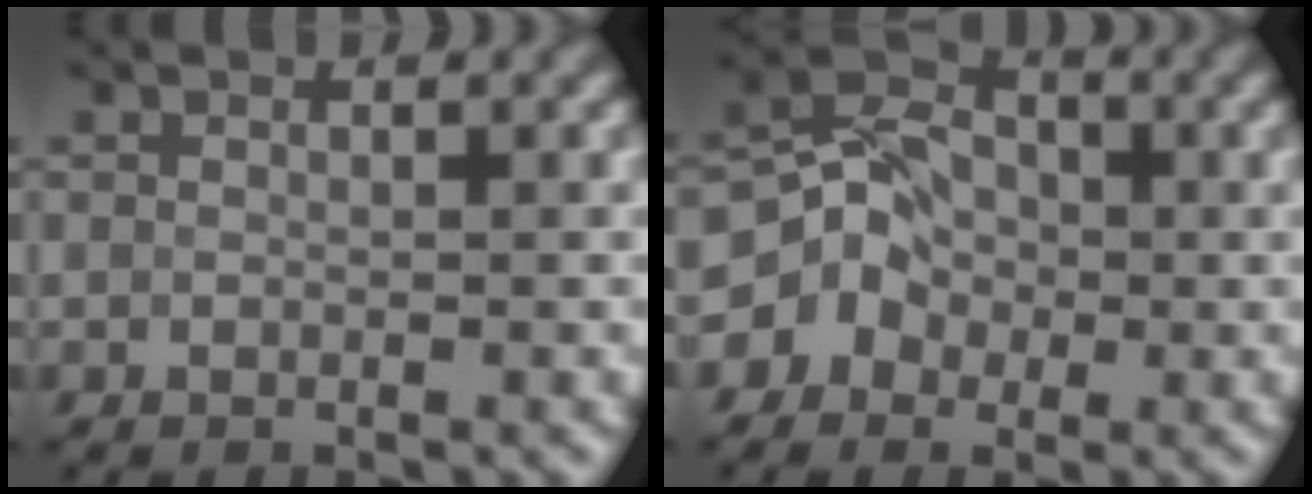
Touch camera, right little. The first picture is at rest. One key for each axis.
{"total": 5.4, "fx": -0.8, "fy": 4.6, "fz": 2.7, "tx": -0.024, "ty": 0.015, "tz": -0.029}